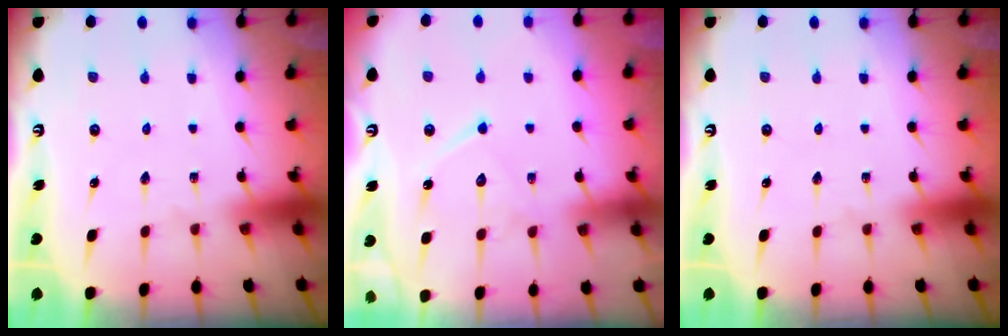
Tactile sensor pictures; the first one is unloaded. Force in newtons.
{"total": 11.6, "press": 11.6, "slide": 0.9}
{"total": 0.0}